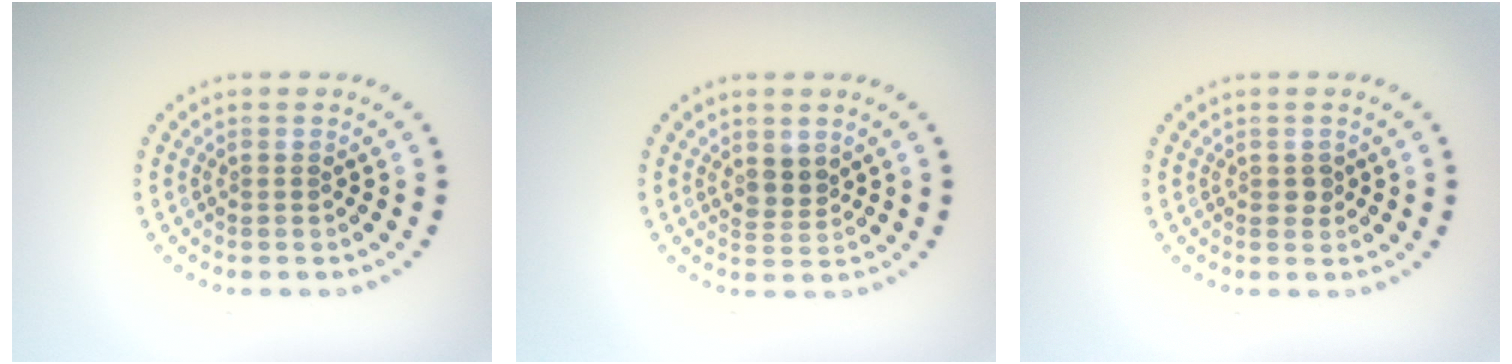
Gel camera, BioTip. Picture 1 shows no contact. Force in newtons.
{"total": 1.9, "press": 1.5, "slide": 1.2}
{"total": 0.8, "press": 0.8, "slide": 0.2}